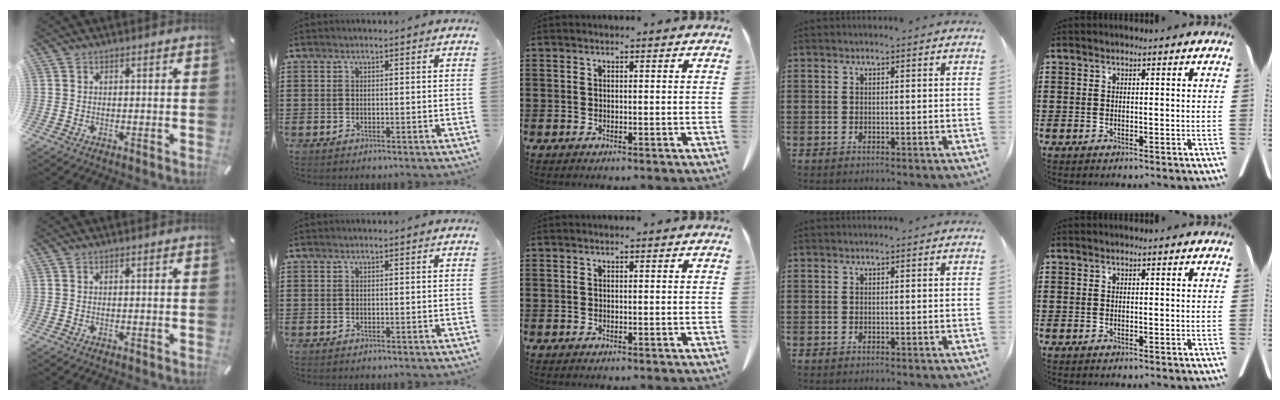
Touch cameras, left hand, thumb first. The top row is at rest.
{}